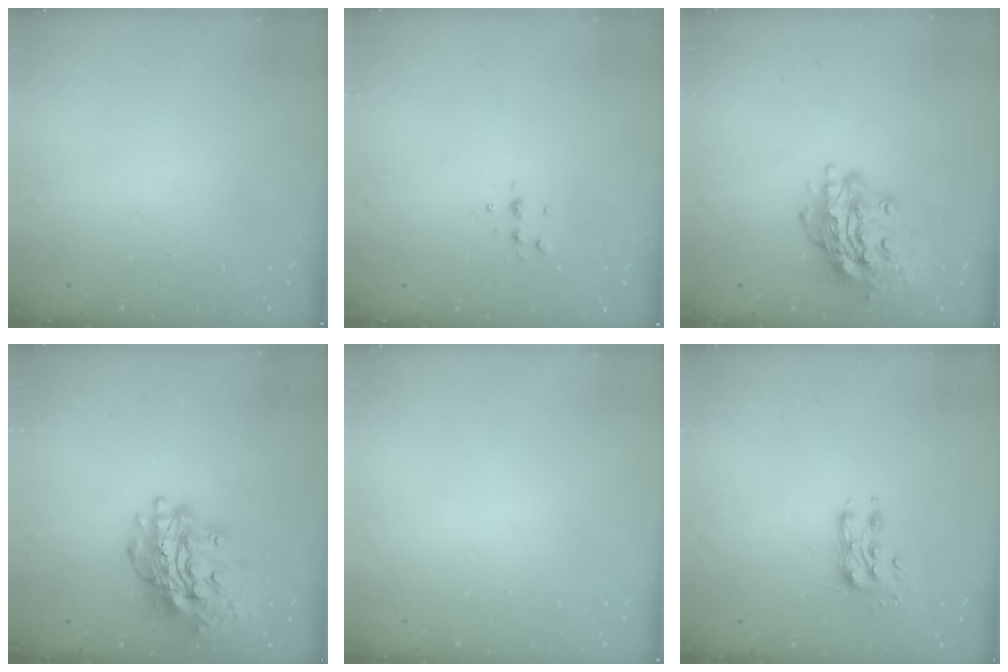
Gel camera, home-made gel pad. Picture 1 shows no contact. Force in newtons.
{"total": 4.7, "press": 4.6, "slide": 1.0}
{"total": 15.5, "press": 15.5, "slide": 1.5}
{"total": 19.1, "press": 19.0, "slide": 1.9}
{"total": 0.0}
{"total": 8.1, "press": 8.0, "slide": 1.0}